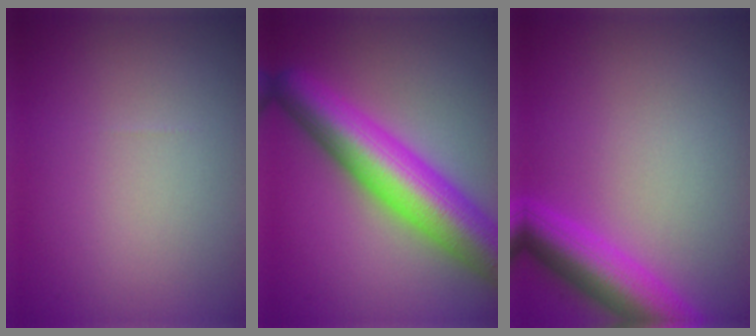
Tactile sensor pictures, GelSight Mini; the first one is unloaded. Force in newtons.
{"total": 10.0, "press": 10.0, "slide": 0.4}
{"total": 5.5, "press": 5.5, "slide": 0.3}